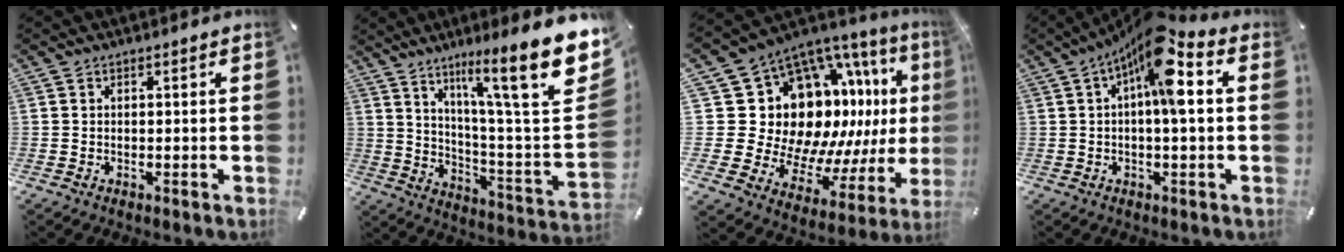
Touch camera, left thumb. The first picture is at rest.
{"total": 20.3, "force": [11.8, 3.3, 16.2], "torque": [-0.239, -0.093, 0.174]}
{"total": 21.2, "force": [4.6, 16.3, 12.8], "torque": [-0.232, -0.089, 0.134]}
{"total": 12.8, "force": [3.1, 3.9, 11.8], "torque": [-0.191, -0.018, 0.048]}